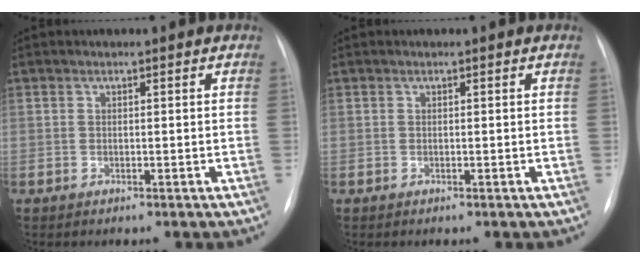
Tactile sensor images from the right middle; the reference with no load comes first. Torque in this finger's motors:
{"motor_torque": [-0.02, 0.01, 0.00, 0.00]}